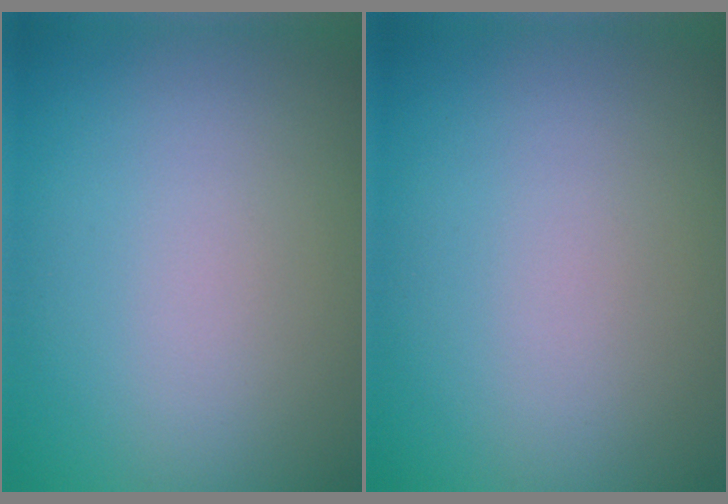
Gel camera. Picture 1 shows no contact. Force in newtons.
{"total": 0.0}